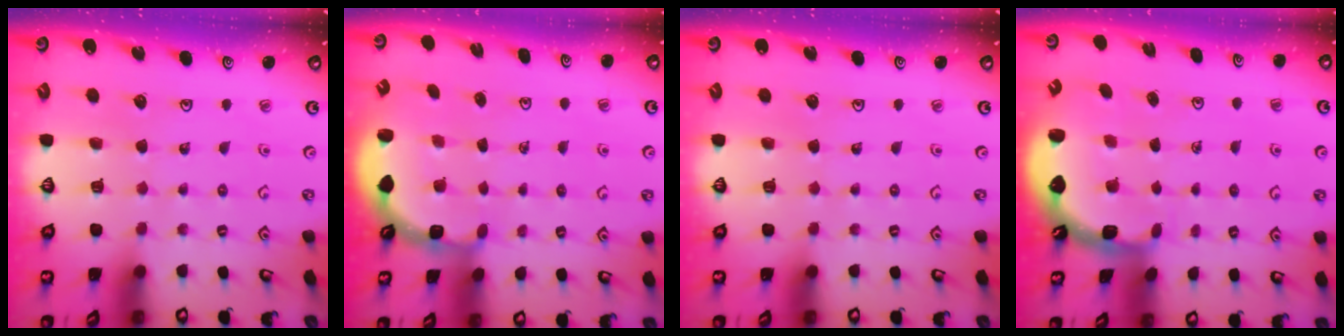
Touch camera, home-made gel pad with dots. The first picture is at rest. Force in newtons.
{"total": 2.9, "press": 2.5, "slide": 1.4}
{"total": 0.0}
{"total": 2.5, "press": 1.7, "slide": 1.8}